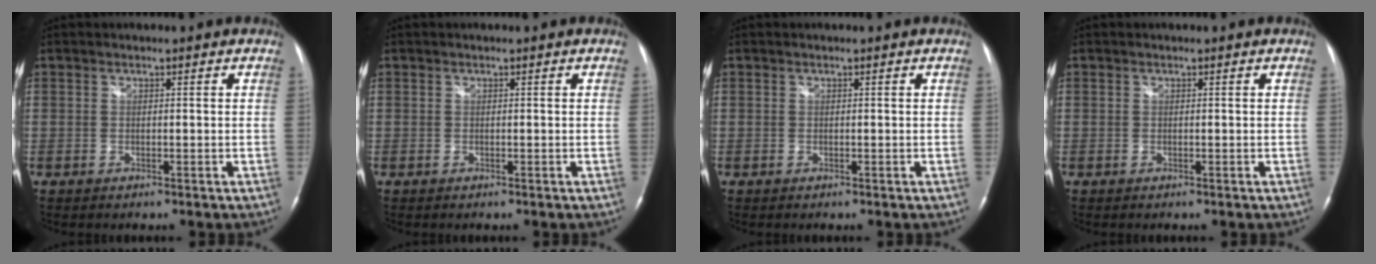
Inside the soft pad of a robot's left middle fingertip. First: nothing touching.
{"total": 0.0}
{"total": 0.0}
{"total": 0.0}